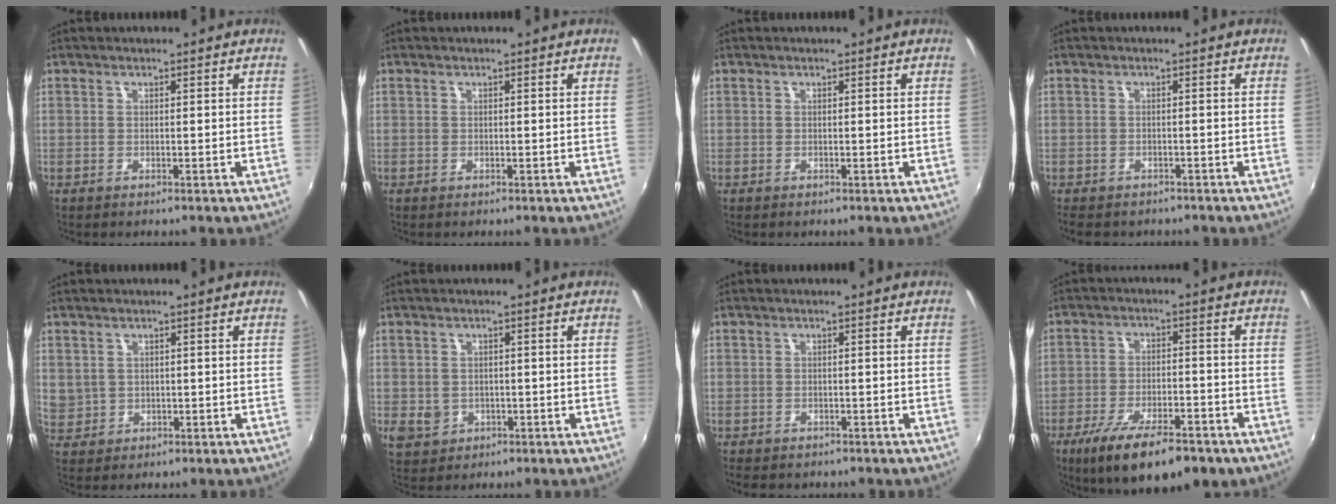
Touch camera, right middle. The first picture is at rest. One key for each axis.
{"total": 0.0}
{"total": 0.0}
{"total": 5.9, "fx": -4.8, "fy": 2.3, "fz": 2.4, "tx": -0.059, "ty": -0.029, "tz": -0.068}
{"total": 5.4, "fx": 0.8, "fy": 5.0, "fz": 1.7, "tx": -0.040, "ty": 0.005, "tz": 0.025}
{"total": 4.6, "fx": -1.0, "fy": 4.1, "fz": 1.9, "tx": -0.039, "ty": -0.005, "tz": -0.008}
{"total": 3.7, "fx": -3.0, "fy": 1.5, "fz": 1.4, "tx": -0.036, "ty": -0.022, "tz": -0.041}
{"total": 16.1, "fx": -10.9, "fy": 5.4, "fz": 10.6, "tx": -0.200, "ty": -0.042, "tz": -0.167}